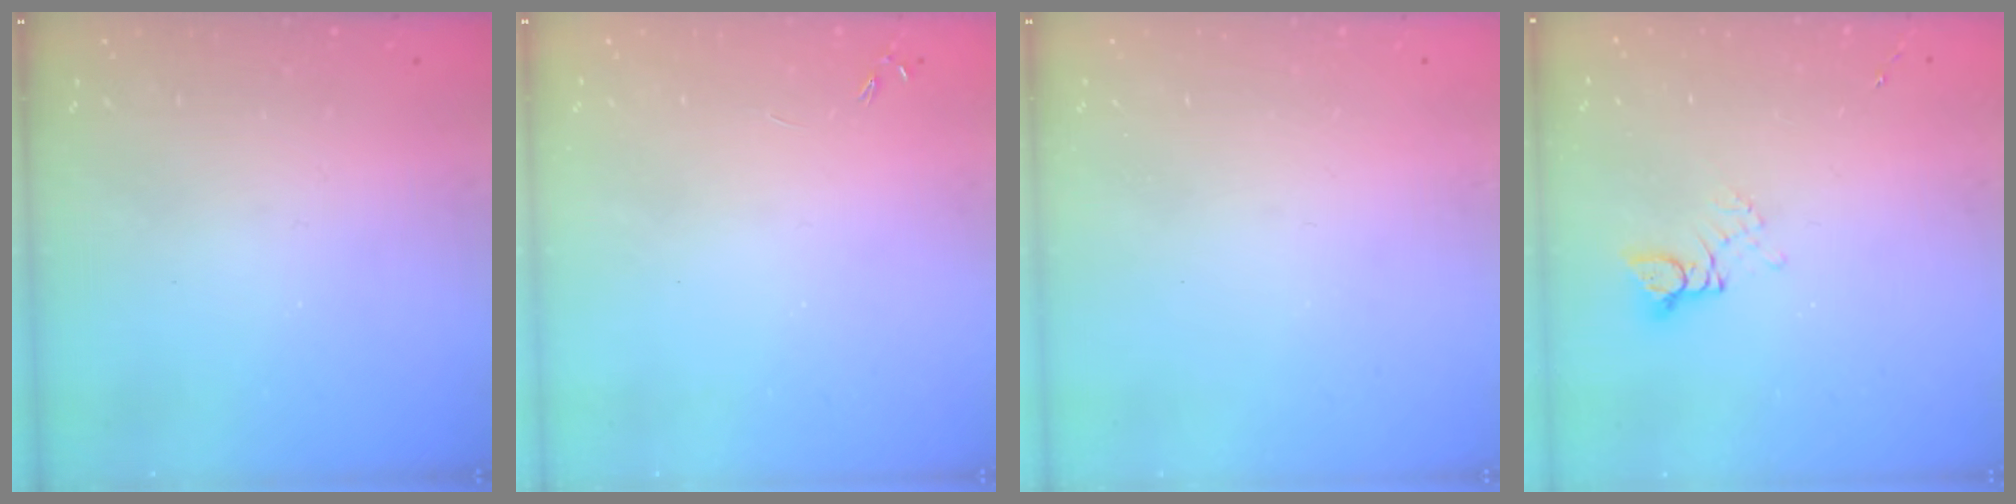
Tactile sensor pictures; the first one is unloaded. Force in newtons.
{"total": 0.0}
{"total": 0.0}
{"total": 2.7, "press": 2.7, "slide": 0.2}